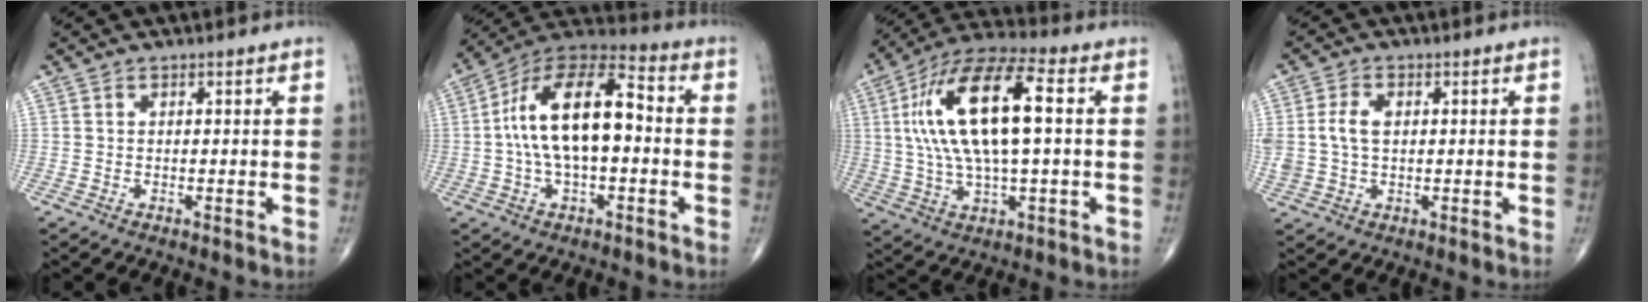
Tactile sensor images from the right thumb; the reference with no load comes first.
{"total": 17.2, "force": [0.1, 8.3, 15.1], "torque": [-0.265, 0.045, -0.008]}
{"total": 19.3, "force": [2.7, 6.7, 17.9], "torque": [-0.355, 0.029, 0.047]}
{"total": 6.2, "force": [0.7, 4.1, 4.6], "torque": [-0.105, 0.012, 0.016]}